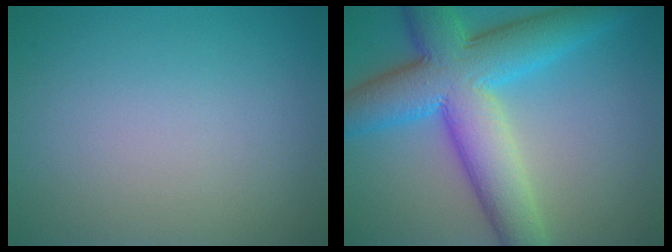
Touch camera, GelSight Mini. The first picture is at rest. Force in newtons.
{"total": 10.9, "press": 10.9, "slide": 0.1}